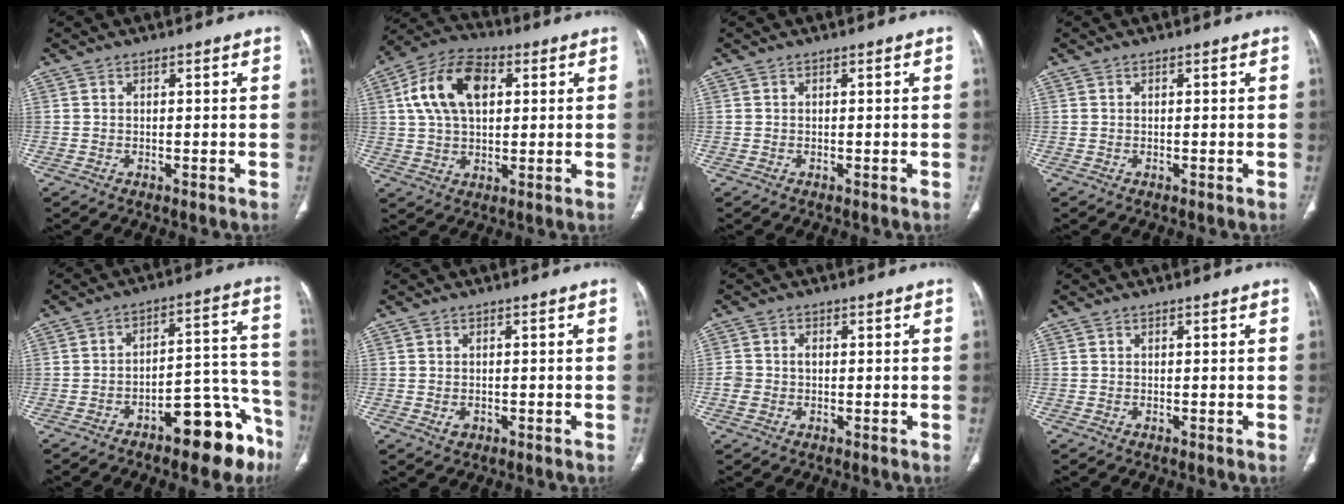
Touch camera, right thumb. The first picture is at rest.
{"total": 14.3, "force": [3.7, 8.7, 10.7], "torque": [-0.192, 0.015, 0.062]}
{"total": 0.0}
{"total": 0.0}
{"total": 14.5, "force": [-9.2, 5.5, 9.8], "torque": [-0.081, 0.098, -0.129]}
{"total": 1.6, "force": [-0.4, 1.3, 1.0], "torque": [-0.016, 0.002, 0.001]}
{"total": 2.8, "force": [-0.3, 2.2, 1.7], "torque": [-0.037, 0.010, -0.005]}
{"total": 0.0}